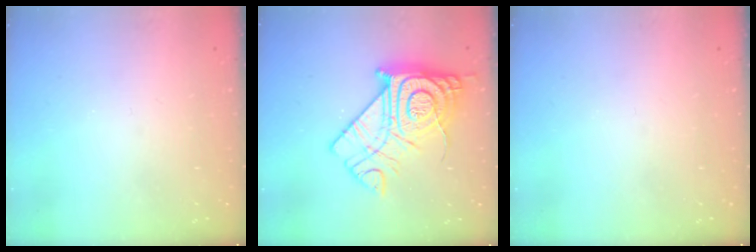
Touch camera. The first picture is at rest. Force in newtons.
{"total": 21.8, "press": 21.8, "slide": 2.0}
{"total": 0.0}